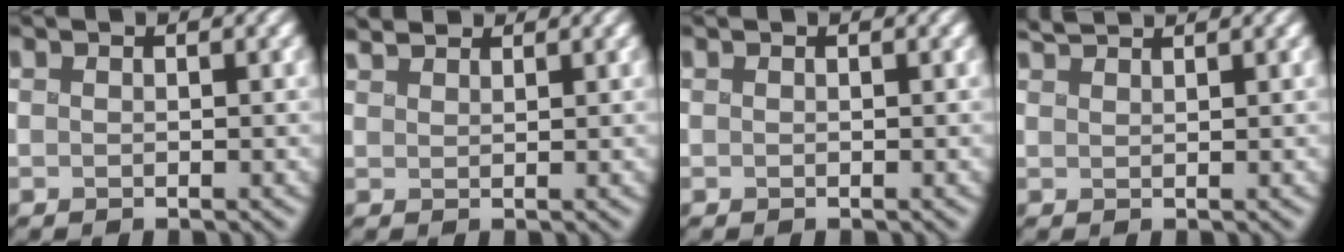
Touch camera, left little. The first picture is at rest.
{"total": 3.6, "force": [3.2, 1.0, 1.3], "torque": [-0.017, 0.019, 0.031]}
{"total": 0.0}
{"total": 2.3, "force": [2.1, 0.1, 0.8], "torque": [-0.014, 0.013, 0.032]}